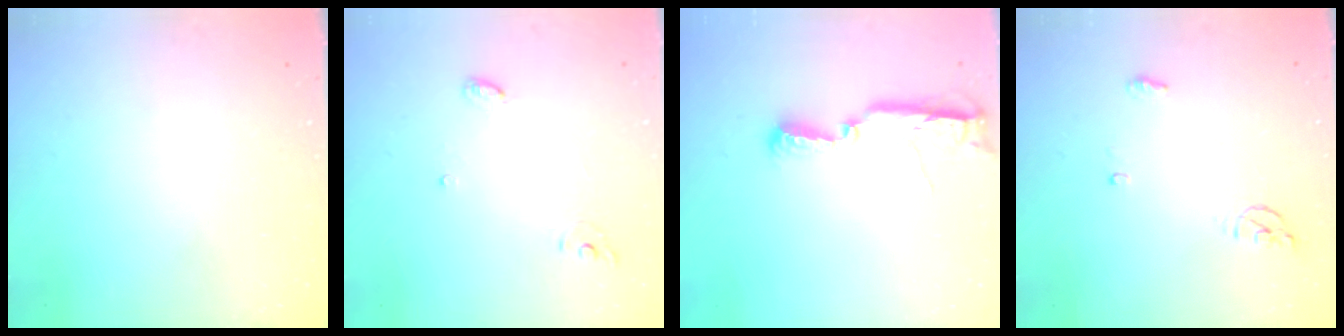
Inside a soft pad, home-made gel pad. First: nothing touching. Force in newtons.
{"total": 3.8, "press": 3.8, "slide": 0.2}
{"total": 9.0, "press": 7.8, "slide": 4.5}
{"total": 4.5, "press": 4.3, "slide": 1.2}